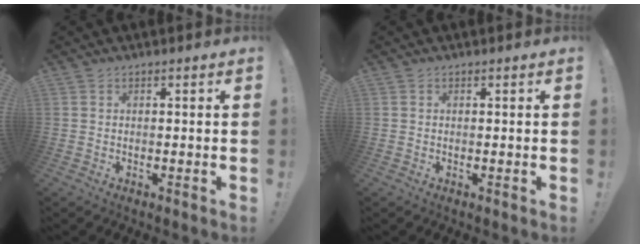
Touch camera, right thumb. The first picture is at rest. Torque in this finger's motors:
{"motor_torque": [-0.04, -0.20, -0.44, 0.11, -0.01]}